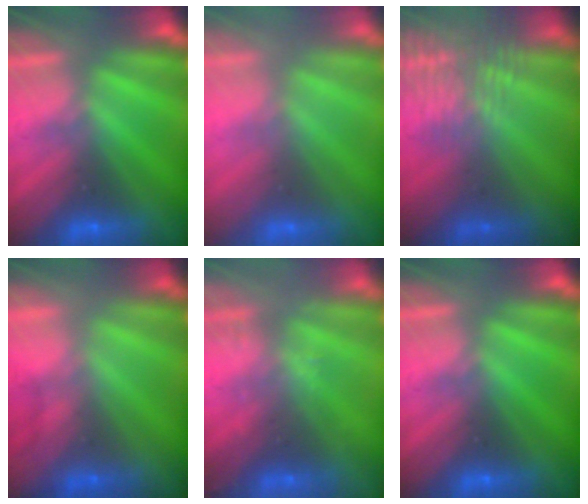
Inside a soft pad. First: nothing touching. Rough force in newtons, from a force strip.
{"total": 2.4}
{"total": 3.4}
{"total": 1.7}
{"total": 2.2}
{"total": 0.0}